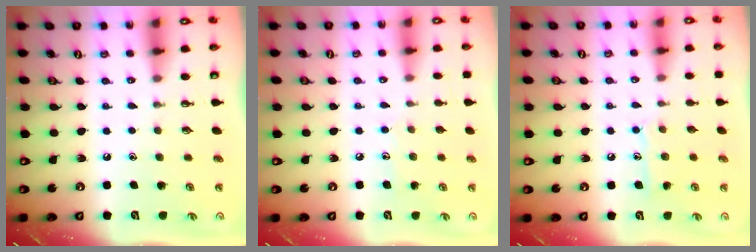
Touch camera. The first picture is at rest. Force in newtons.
{"total": 5.4, "press": 5.4, "slide": 0.4}
{"total": 8.6, "press": 8.6, "slide": 0.4}